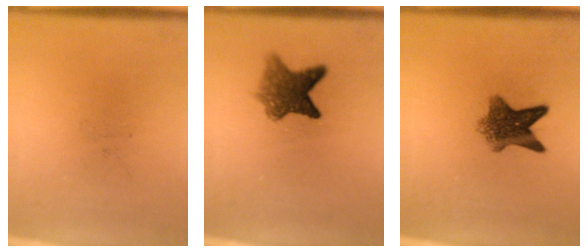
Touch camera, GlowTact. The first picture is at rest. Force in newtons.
{"total": 6.1}
{"total": 7.0}